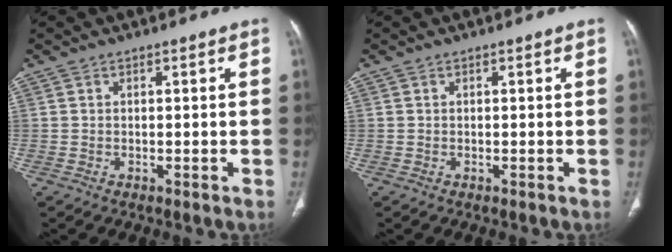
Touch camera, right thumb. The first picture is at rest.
{"total": 0.0}